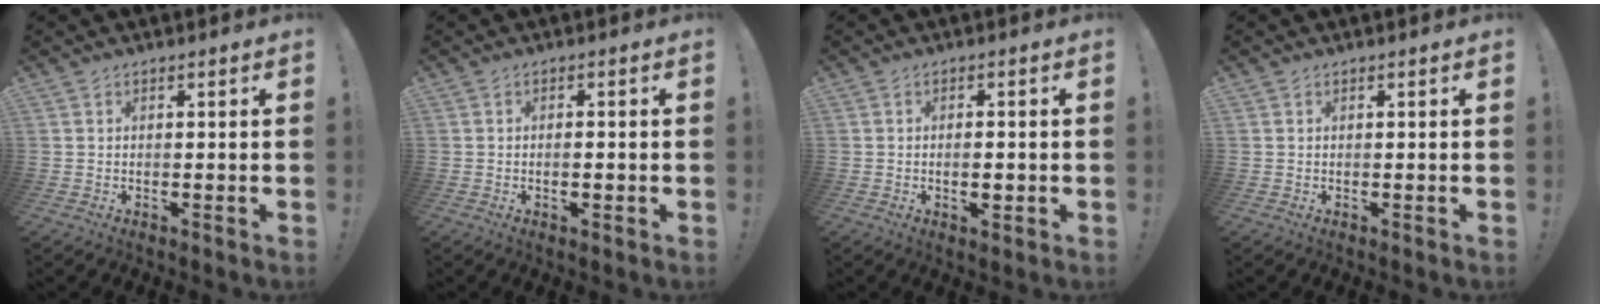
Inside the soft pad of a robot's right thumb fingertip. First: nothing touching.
{"total": 1.4, "force": [-0.6, 0.4, 1.2], "torque": [-0.021, 0.003, -0.010]}
{"total": 2.4, "force": [-0.6, 1.0, 2.1], "torque": [-0.027, 0.001, -0.012]}
{"total": 0.0}